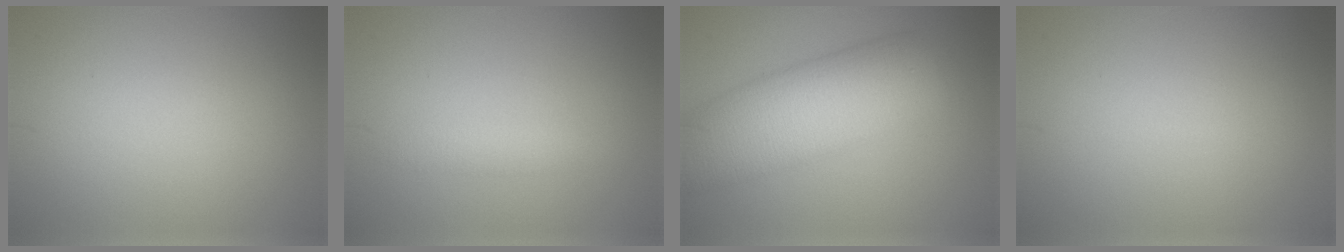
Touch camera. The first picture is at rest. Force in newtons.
{"total": 1.2, "press": 1.2, "slide": 0.1}
{"total": 9.6, "press": 9.6, "slide": 0.3}
{"total": 0.0}